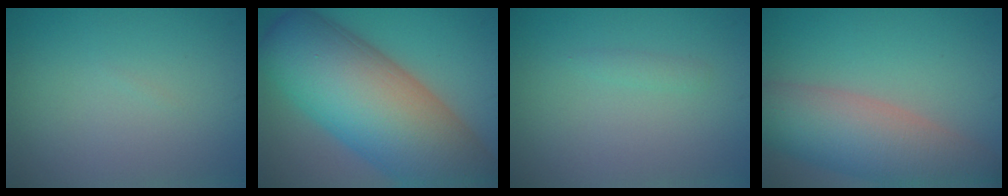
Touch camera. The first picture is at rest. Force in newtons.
{"total": 16.8, "press": 16.8, "slide": 0.8}
{"total": 0.7, "press": 0.7, "slide": 0.1}
{"total": 8.8, "press": 8.8, "slide": 0.8}